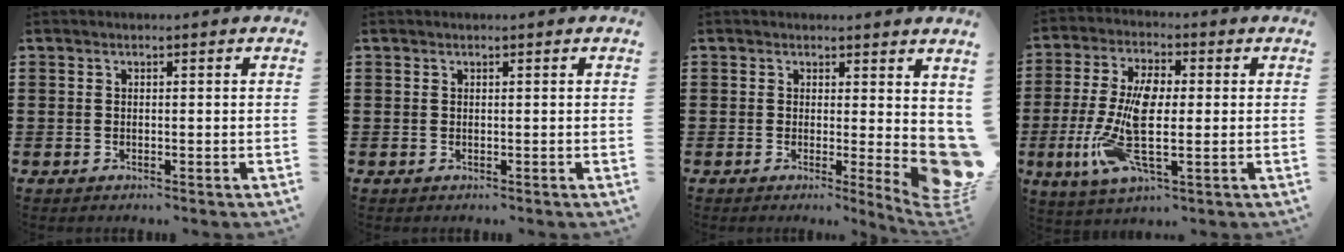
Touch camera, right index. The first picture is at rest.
{"total": 0.0}
{"total": 4.6, "force": [0.3, 2.4, 3.9], "torque": [-0.040, -0.014, 0.008]}
{"total": 10.9, "force": [-1.0, 4.3, 10.0], "torque": [-0.216, -0.008, -0.019]}